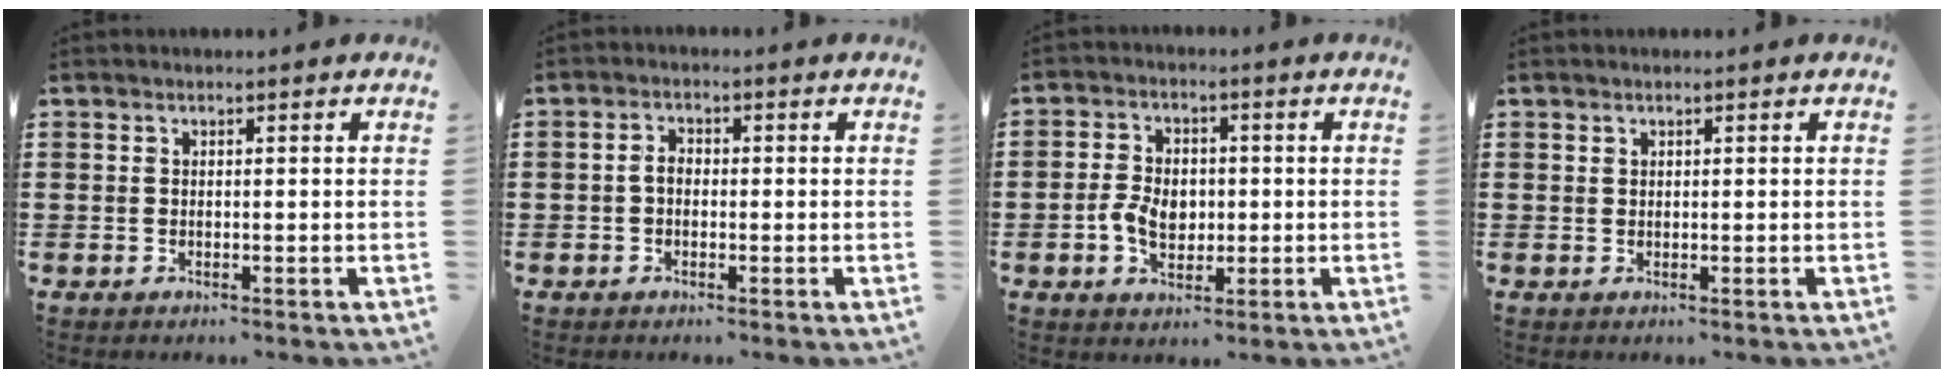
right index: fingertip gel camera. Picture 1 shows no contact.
{"total": 2.1, "force": [-0.4, 1.3, 1.6], "torque": [-0.039, 0.000, -0.010]}
{"total": 5.3, "force": [-0.7, 3.9, 3.5], "torque": [-0.076, 0.003, -0.019]}
{"total": 0.6, "force": [0.4, 0.4, 0.0], "torque": [-0.001, 0.003, 0.007]}